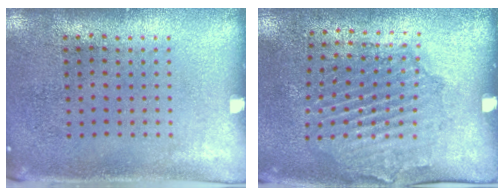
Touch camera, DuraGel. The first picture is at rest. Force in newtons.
{"total": 1.7, "press": 1.4, "slide": 0.8}